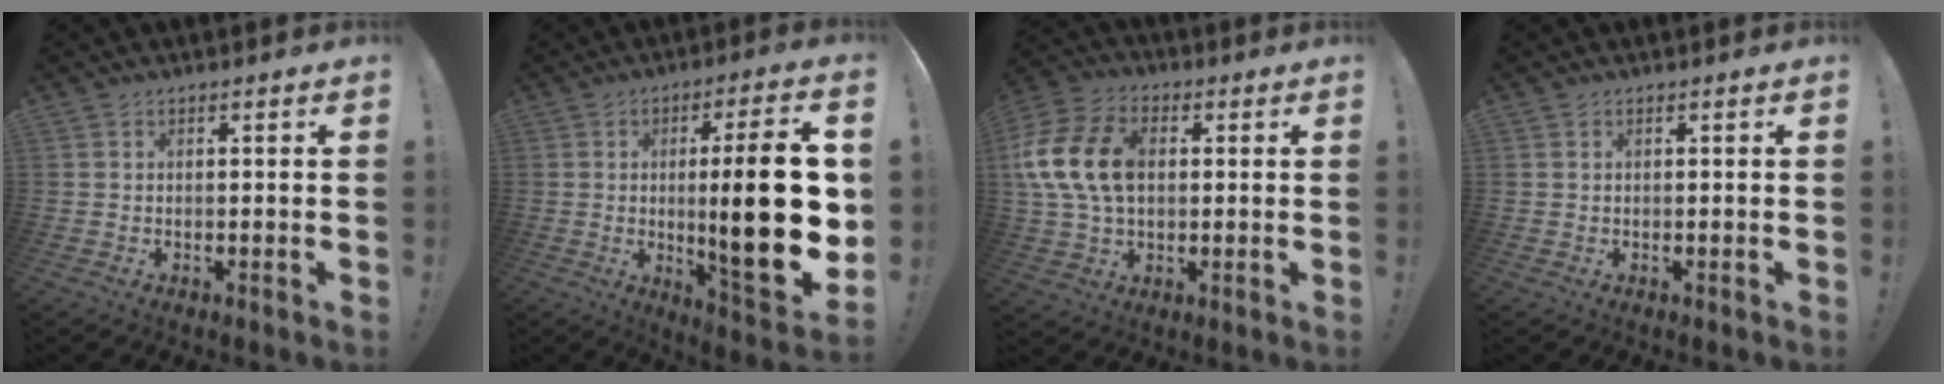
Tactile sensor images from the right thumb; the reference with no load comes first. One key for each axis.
{"total": 21.9, "fx": 0.2, "fy": 3.9, "fz": 21.5, "tx": -0.335, "ty": -0.015, "tz": 0.005}
{"total": 17.5, "fx": 2.5, "fy": 12.2, "fz": 12.3, "tx": -0.244, "ty": 0.006, "tz": 0.046}
{"total": 0.0}